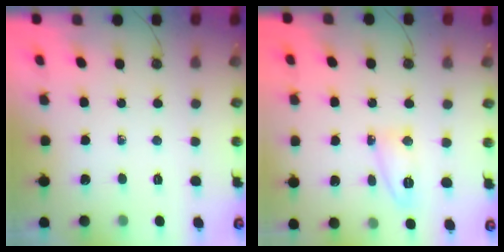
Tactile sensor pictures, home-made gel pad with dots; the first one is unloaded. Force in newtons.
{"total": 5.7, "press": 5.7, "slide": 0.6}